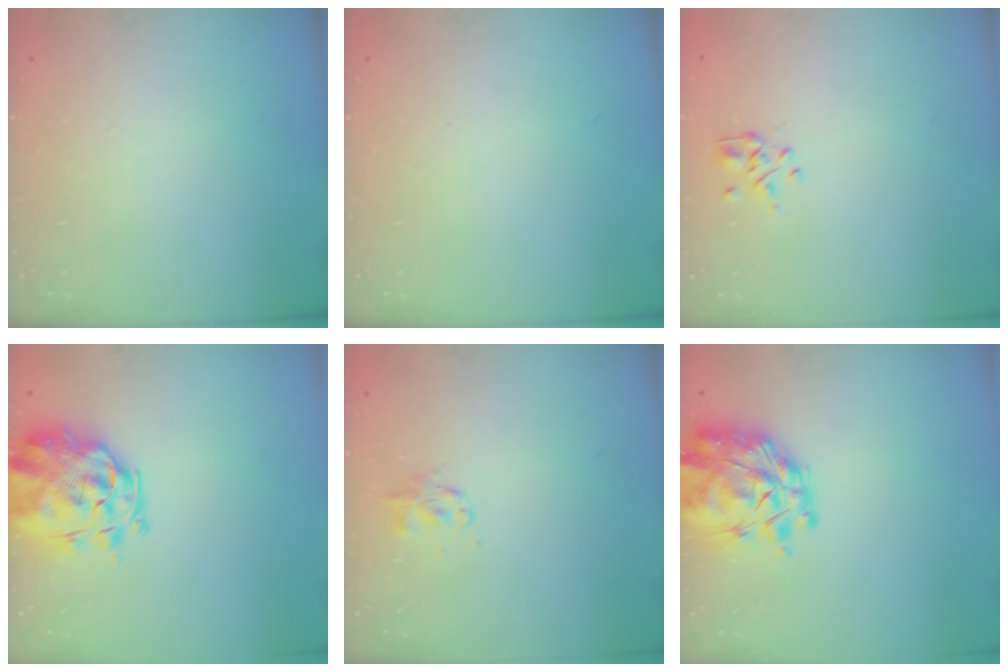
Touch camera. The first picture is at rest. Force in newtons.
{"total": 0.0}
{"total": 1.9, "press": 1.7, "slide": 0.9}
{"total": 3.6, "press": 3.2, "slide": 1.5}
{"total": 2.8, "press": 2.7, "slide": 0.4}
{"total": 8.3, "press": 7.6, "slide": 3.3}